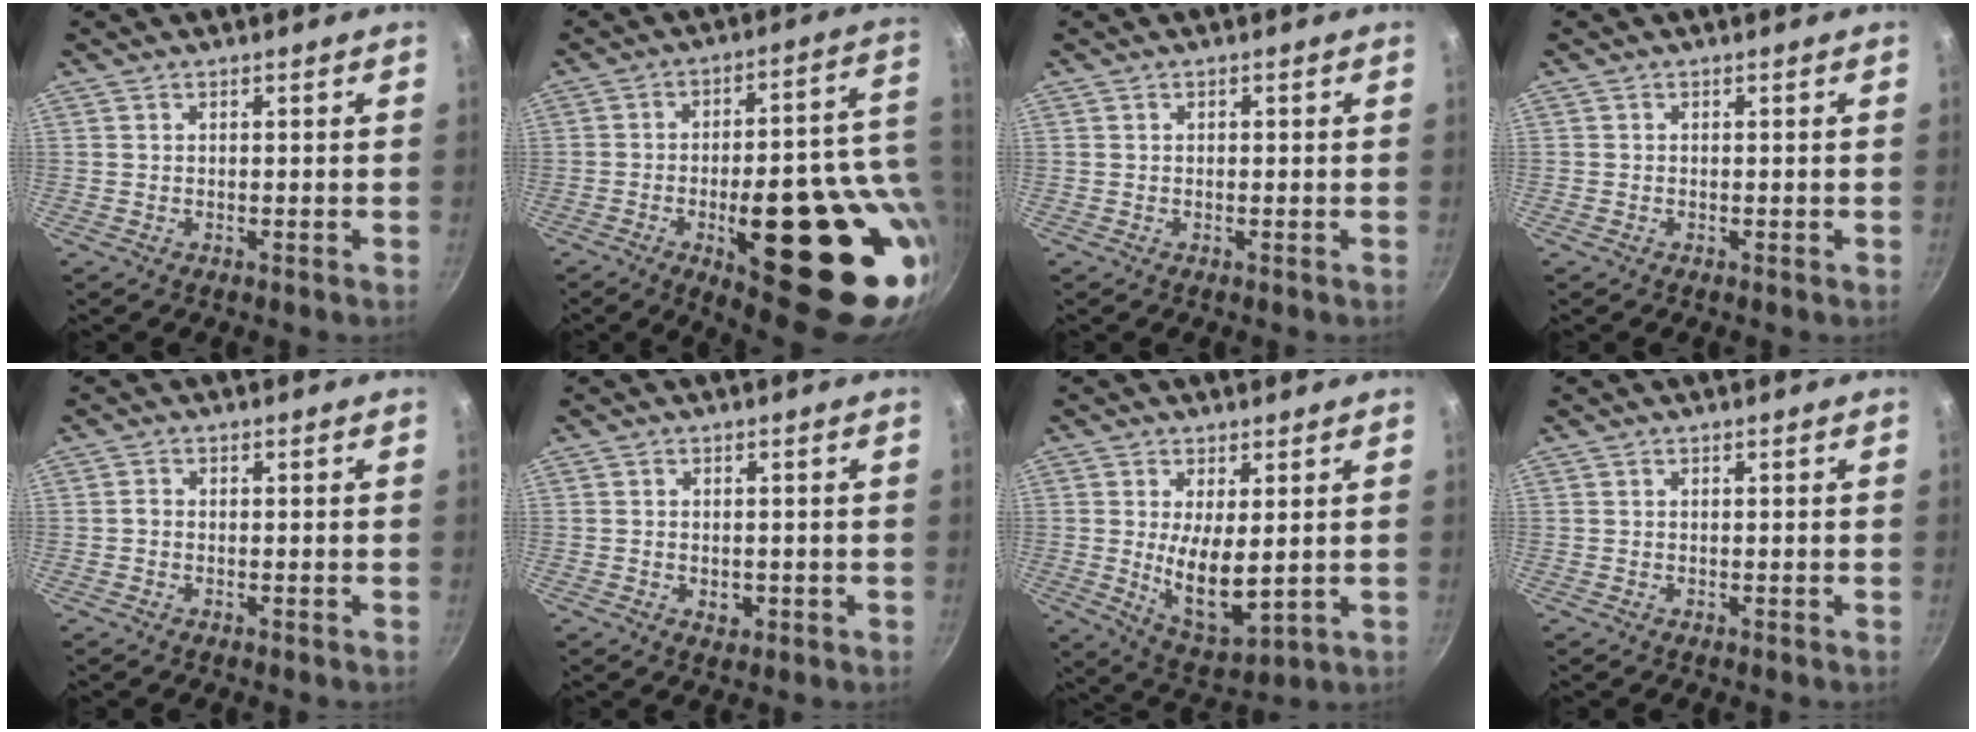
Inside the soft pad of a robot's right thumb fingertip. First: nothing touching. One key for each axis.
{"total": 28.6, "fx": -4.7, "fy": 10.6, "fz": 26.2, "tx": -0.308, "ty": 0.002, "tz": -0.047}
{"total": 0.0}
{"total": 0.0}
{"total": 0.8, "fx": -0.4, "fy": 0.6, "fz": 0.4, "tx": -0.007, "ty": 0.004, "tz": -0.009}
{"total": 2.4, "fx": -0.5, "fy": 1.8, "fz": 1.6, "tx": -0.021, "ty": 0.000, "tz": -0.006}
{"total": 10.3, "fx": 0.6, "fy": 4.5, "fz": 9.3, "tx": -0.155, "ty": -0.028, "tz": 0.028}
{"total": 0.0}